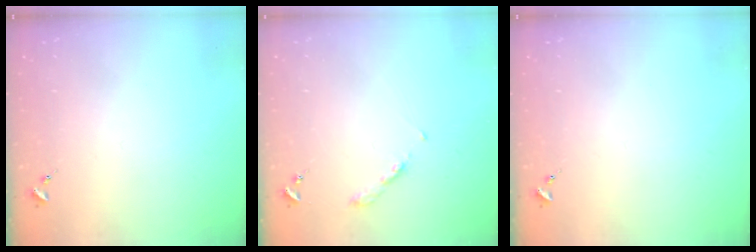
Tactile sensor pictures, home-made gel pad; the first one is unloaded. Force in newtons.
{"total": 3.5, "press": 3.5, "slide": 0.4}
{"total": 0.0}